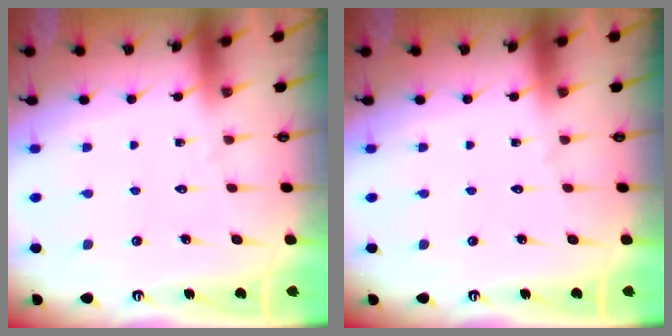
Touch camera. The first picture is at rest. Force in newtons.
{"total": 0.0}